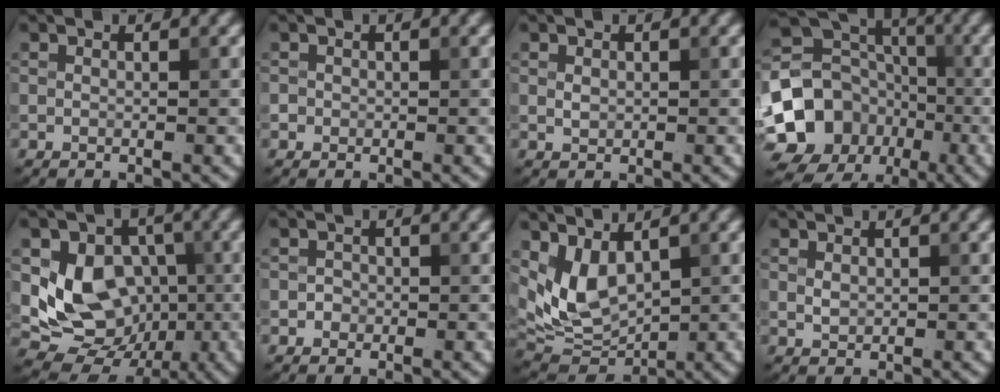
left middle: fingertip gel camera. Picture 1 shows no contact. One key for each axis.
{"total": 0.6, "fx": -0.1, "fy": 0.6, "fz": 0.0, "tx": 0.007, "ty": -0.004, "tz": -0.002}
{"total": 0.7, "fx": 0.2, "fy": 0.6, "fz": 0.4, "tx": -0.009, "ty": -0.001, "tz": 0.004}
{"total": 11.9, "fx": -4.0, "fy": 10.2, "fz": 4.7, "tx": -0.089, "ty": -0.004, "tz": -0.082}
{"total": 8.4, "fx": -0.3, "fy": 6.9, "fz": 4.9, "tx": -0.077, "ty": -0.019, "tz": 0.000}
{"total": 0.9, "fx": -0.3, "fy": 0.8, "fz": 0.1, "tx": 0.005, "ty": 0.000, "tz": -0.006}
{"total": 5.6, "fx": 2.1, "fy": 3.4, "fz": 3.9, "tx": -0.084, "ty": -0.020, "tz": 0.048}
{"total": 0.9, "fx": 0.2, "fy": 0.7, "fz": 0.5, "tx": -0.011, "ty": -0.001, "tz": 0.006}